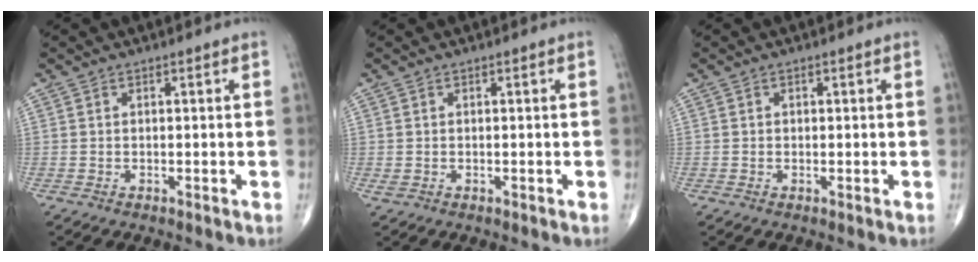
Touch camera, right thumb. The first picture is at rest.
{"total": 0.7, "force": [-0.1, 0.5, 0.5], "torque": [-0.013, 0.000, 0.003]}
{"total": 0.0}